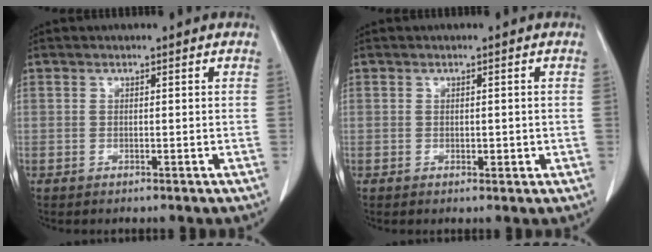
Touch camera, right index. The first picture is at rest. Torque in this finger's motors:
{"motor_torque": [-0.07, 0.28, 0.04, 0.03]}